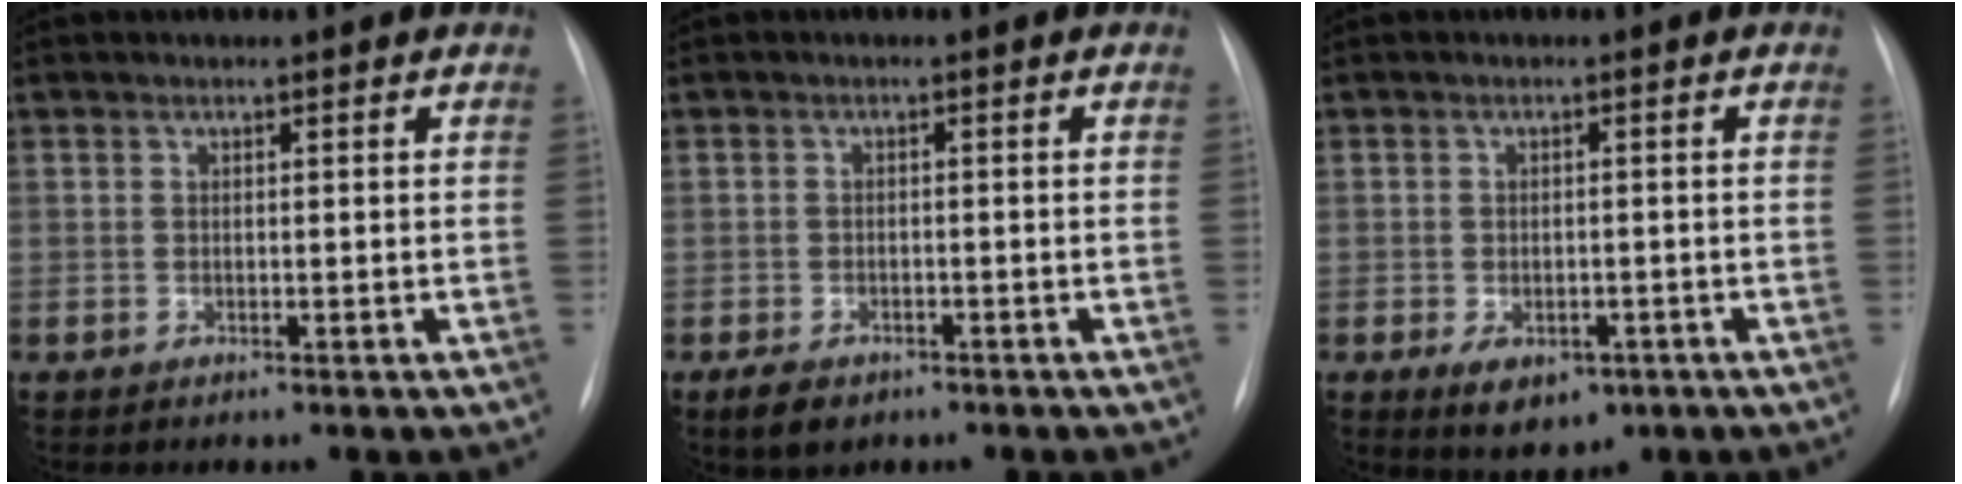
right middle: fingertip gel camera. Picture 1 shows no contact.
{"total": 4.0, "force": [-2.6, 2.3, 1.9], "torque": [-0.034, -0.002, -0.036]}
{"total": 5.8, "force": [-2.9, 3.6, 3.6], "torque": [-0.050, -0.004, -0.029]}